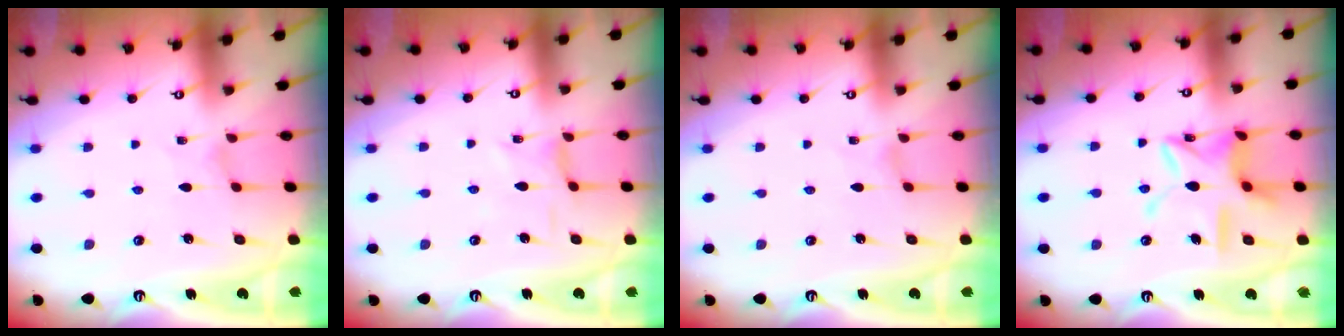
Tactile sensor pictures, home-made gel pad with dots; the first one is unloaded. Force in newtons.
{"total": 1.2, "press": 1.2, "slide": 0.4}
{"total": 0.0}
{"total": 12.9, "press": 12.8, "slide": 0.9}